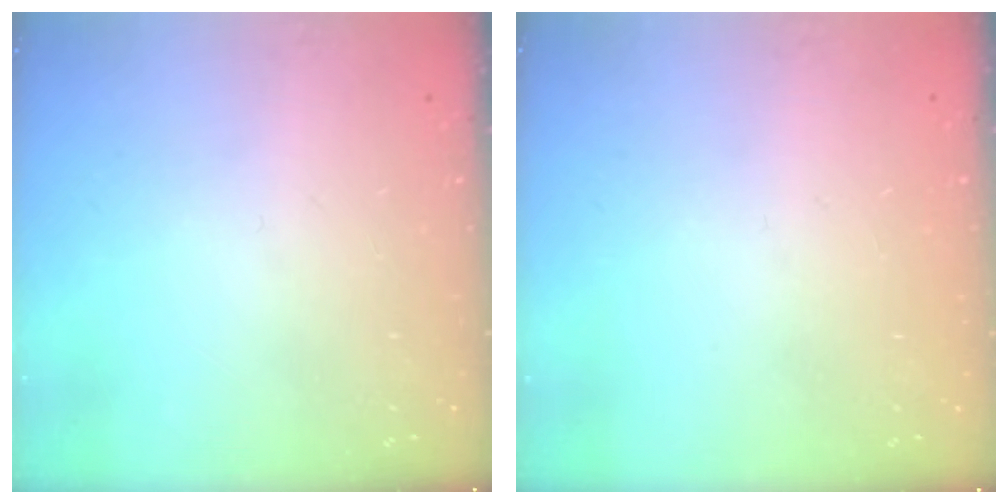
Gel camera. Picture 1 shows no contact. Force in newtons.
{"total": 0.0}